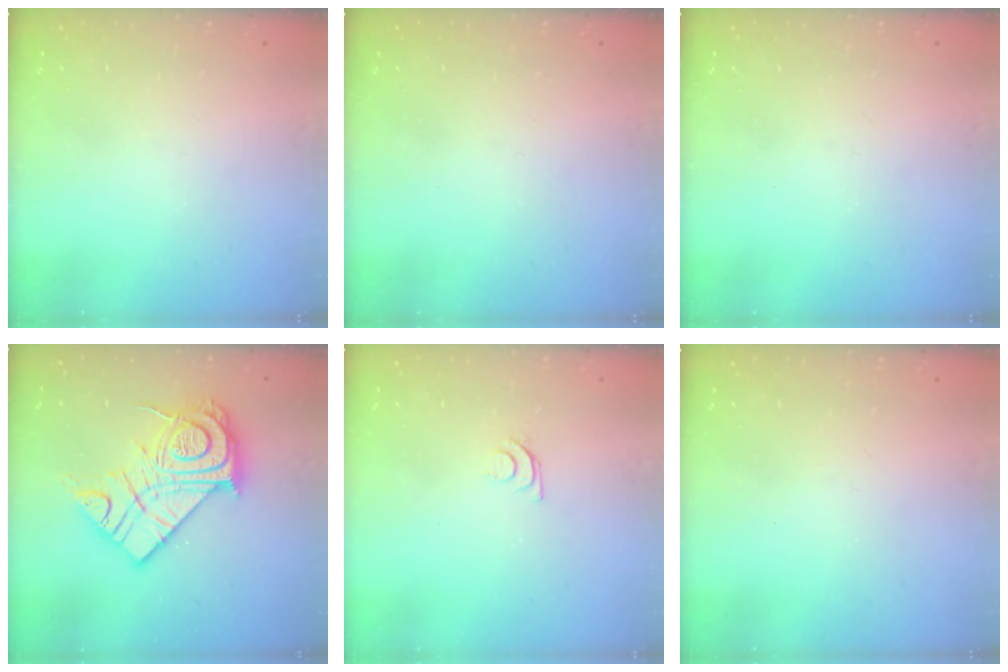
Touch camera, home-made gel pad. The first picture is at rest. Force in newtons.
{"total": 0.0}
{"total": 0.0}
{"total": 20.7, "press": 20.7, "slide": 1.7}
{"total": 4.3, "press": 4.2, "slide": 0.5}
{"total": 2.1, "press": 2.0, "slide": 0.4}